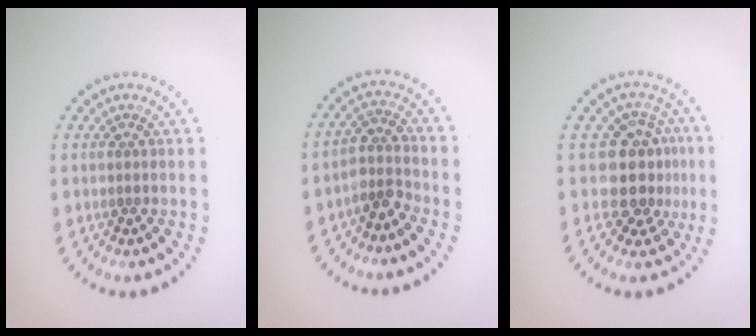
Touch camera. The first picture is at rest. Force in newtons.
{"total": 2.5, "press": 2.0, "slide": 1.6}
{"total": 4.3, "press": 3.6, "slide": 2.3}